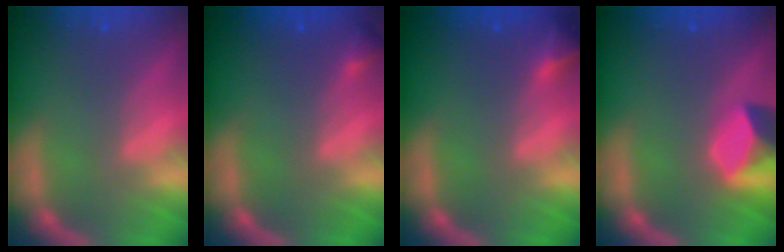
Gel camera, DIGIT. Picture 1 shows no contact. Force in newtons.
{"total": 0.9}
{"total": 1.9}
{"total": 4.4}